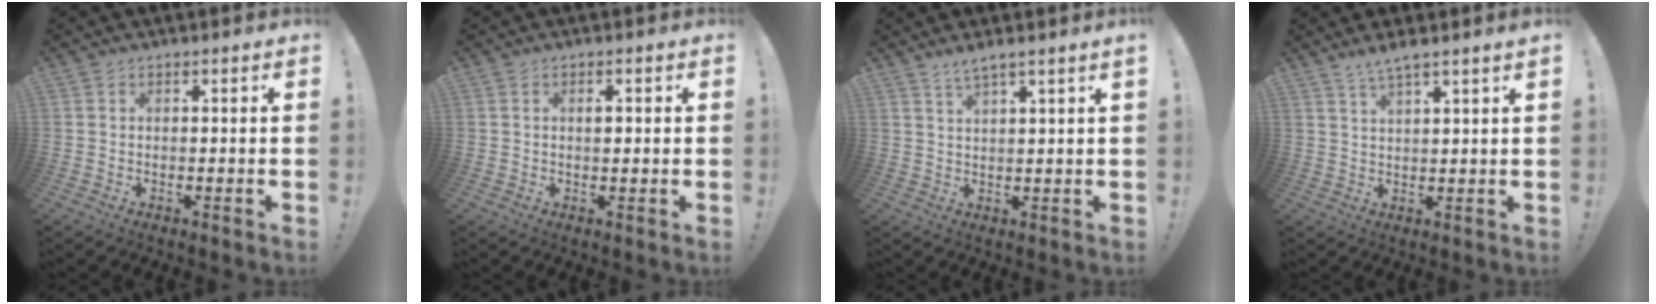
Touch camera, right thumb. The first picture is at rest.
{"total": 1.1, "force": [0.2, 0.6, 0.9], "torque": [-0.005, -0.002, -0.001]}
{"total": 3.3, "force": [2.5, -0.6, 2.2], "torque": [-0.044, -0.011, 0.041]}
{"total": 4.4, "force": [3.5, -0.4, 2.7], "torque": [-0.057, -0.014, 0.059]}